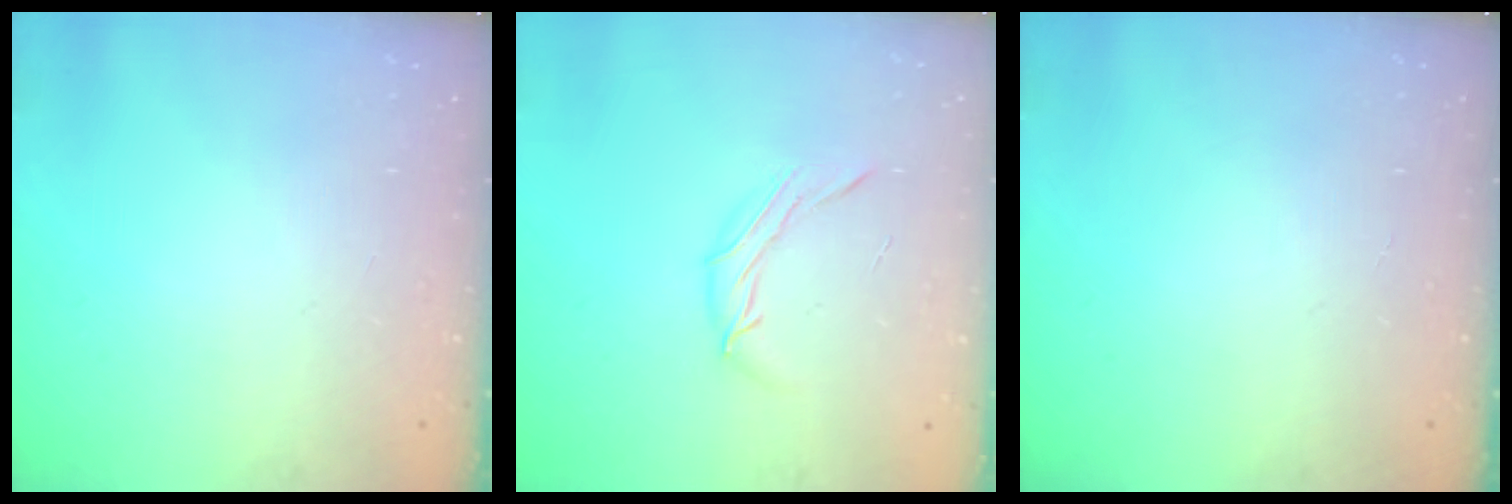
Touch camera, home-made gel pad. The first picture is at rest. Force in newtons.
{"total": 6.6, "press": 6.6, "slide": 0.6}
{"total": 0.0}